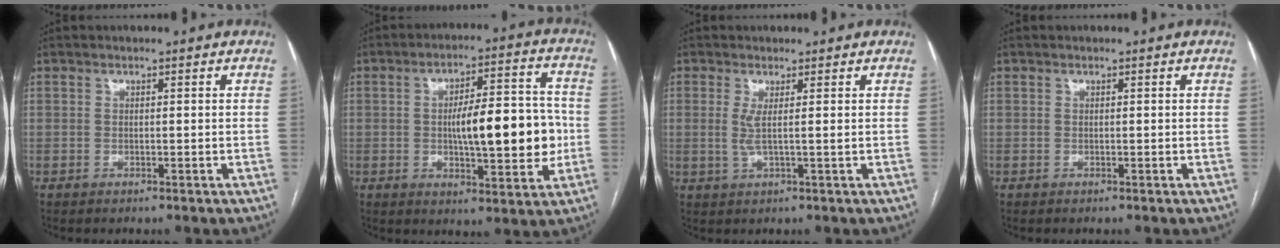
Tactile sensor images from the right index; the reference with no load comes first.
{"total": 13.9, "force": [-0.9, 4.0, 13.3], "torque": [-0.201, 0.023, -0.007]}
{"total": 2.6, "force": [0.4, -0.2, 2.5], "torque": [-0.061, -0.004, 0.011]}
{"total": 0.0}